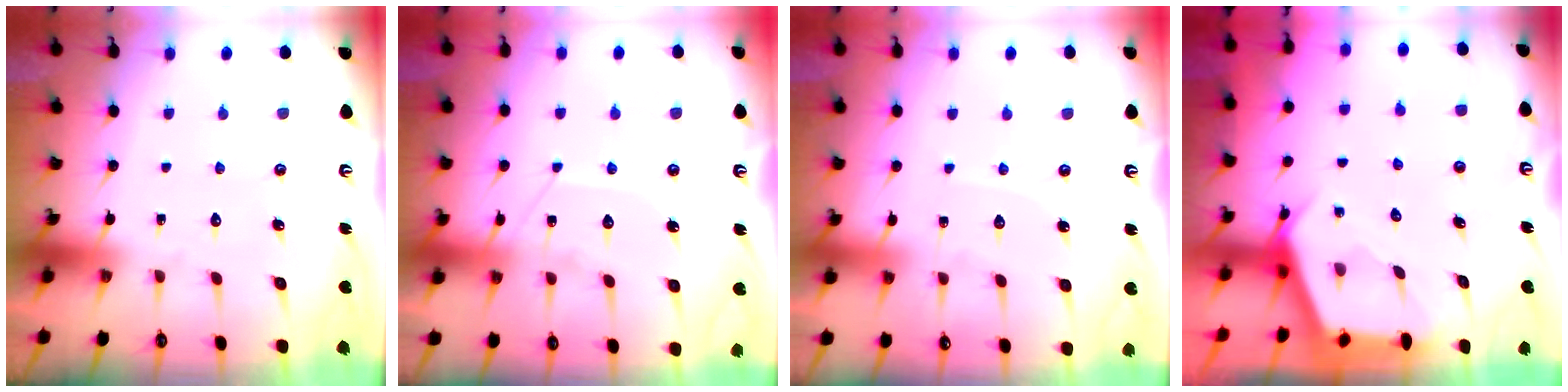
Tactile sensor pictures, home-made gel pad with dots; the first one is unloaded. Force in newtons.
{"total": 10.7, "press": 10.7, "slide": 1.1}
{"total": 3.8, "press": 3.8, "slide": 0.6}
{"total": 2.9, "press": 2.9, "slide": 0.3}